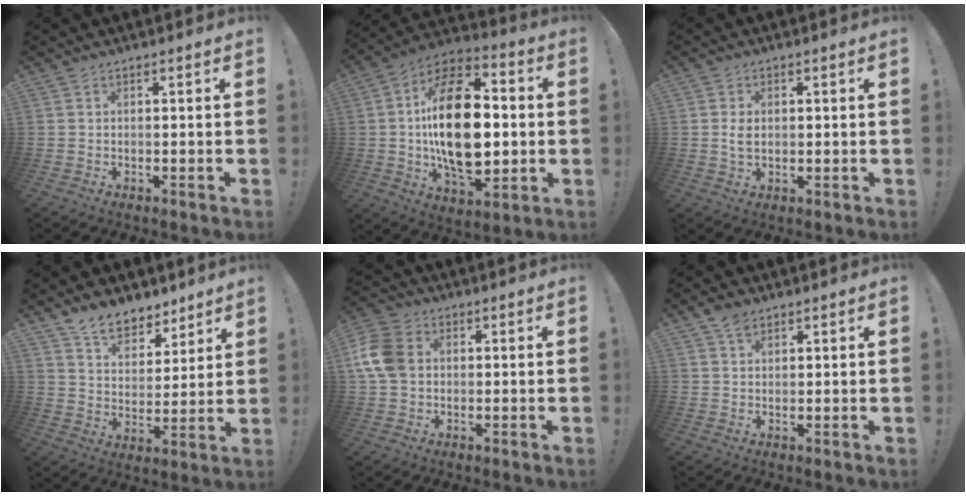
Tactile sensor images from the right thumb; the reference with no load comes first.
{"total": 26.1, "force": [0.0, 15.0, 21.4], "torque": [-0.370, 0.003, 0.002]}
{"total": 3.3, "force": [0.3, 2.1, 2.5], "torque": [-0.039, -0.004, 0.002]}
{"total": 10.5, "force": [8.5, 5.4, 3.1], "torque": [-0.058, -0.061, 0.165]}
{"total": 10.9, "force": [1.6, 8.1, 7.2], "torque": [-0.147, 0.003, 0.032]}
{"total": 4.0, "force": [2.7, 2.3, 1.8], "torque": [-0.018, -0.012, 0.047]}